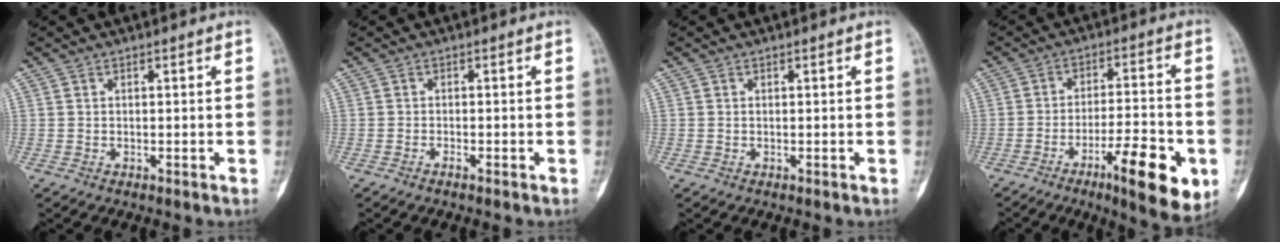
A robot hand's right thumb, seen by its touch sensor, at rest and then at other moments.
{"total": 0.8, "force": [-0.6, 0.2, 0.5], "torque": [-0.013, 0.003, -0.013]}
{"total": 0.0}
{"total": 14.5, "force": [-6.1, 3.8, 12.6], "torque": [-0.180, 0.019, -0.089]}